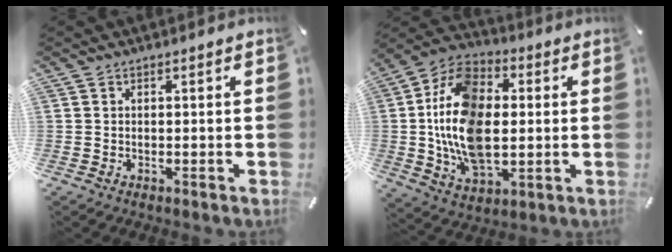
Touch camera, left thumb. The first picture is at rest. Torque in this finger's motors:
{"motor_torque": [2.10, 2.11, 0.66, -0.10, 0.81]}